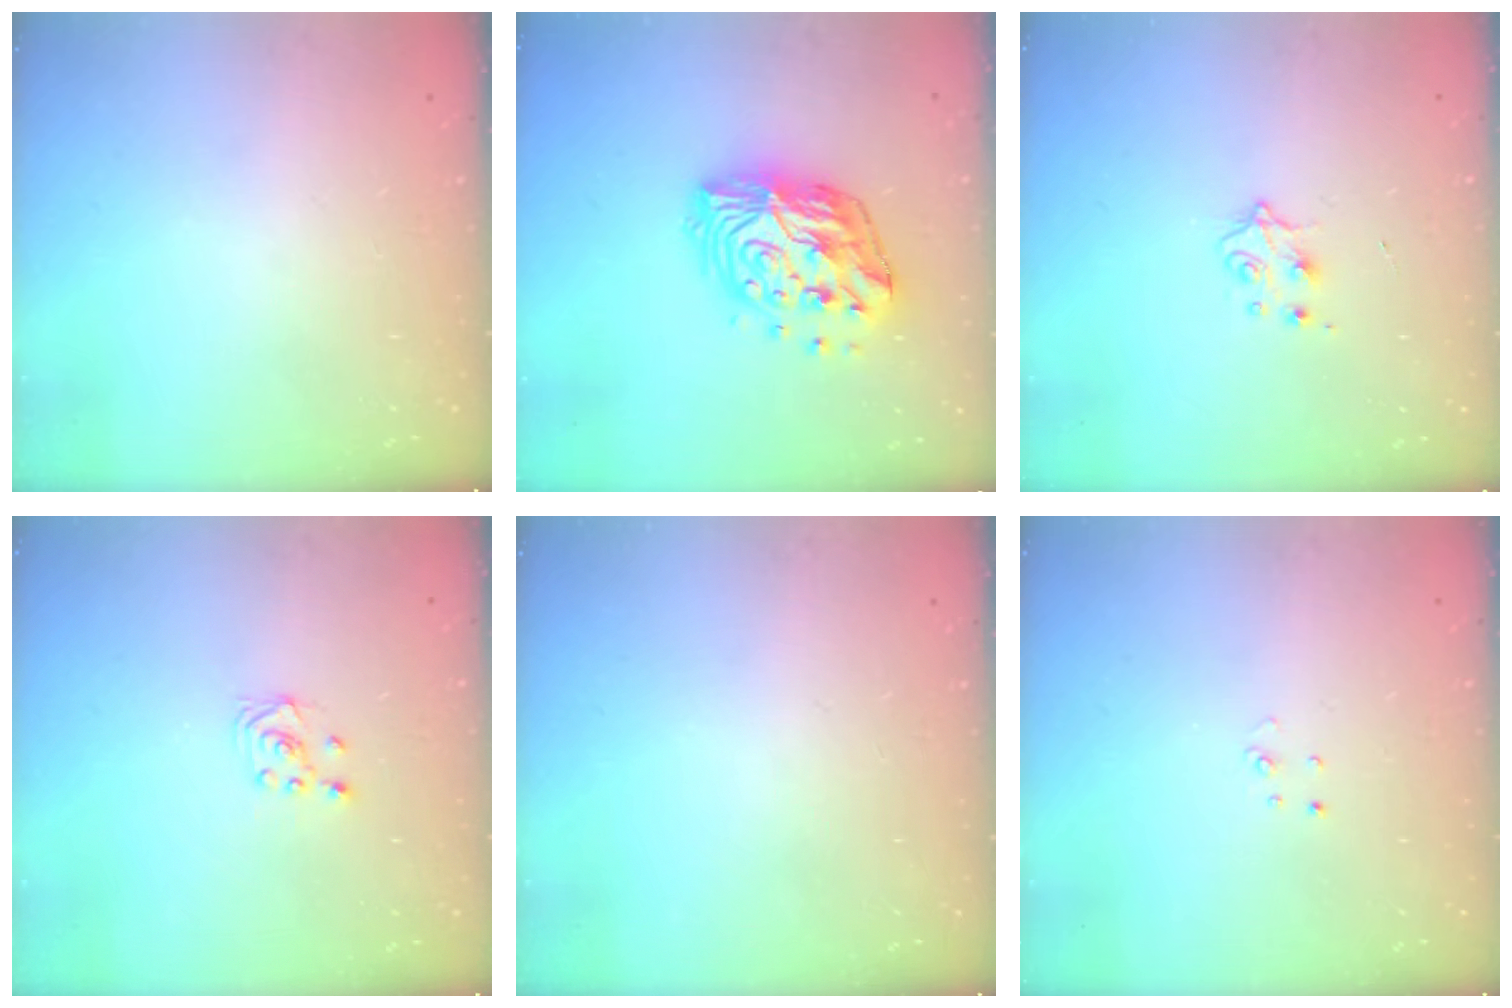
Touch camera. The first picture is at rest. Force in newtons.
{"total": 15.0, "press": 15.0, "slide": 1.5}
{"total": 4.1, "press": 4.0, "slide": 0.6}
{"total": 2.3, "press": 2.2, "slide": 0.6}
{"total": 0.0}
{"total": 2.7, "press": 2.7, "slide": 0.3}